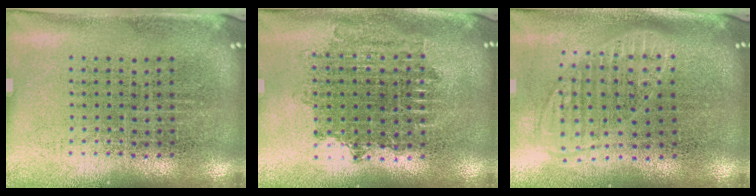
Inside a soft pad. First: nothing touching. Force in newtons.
{"total": 1.7, "press": 1.4, "slide": 1.0}
{"total": 1.8, "press": 1.5, "slide": 1.0}